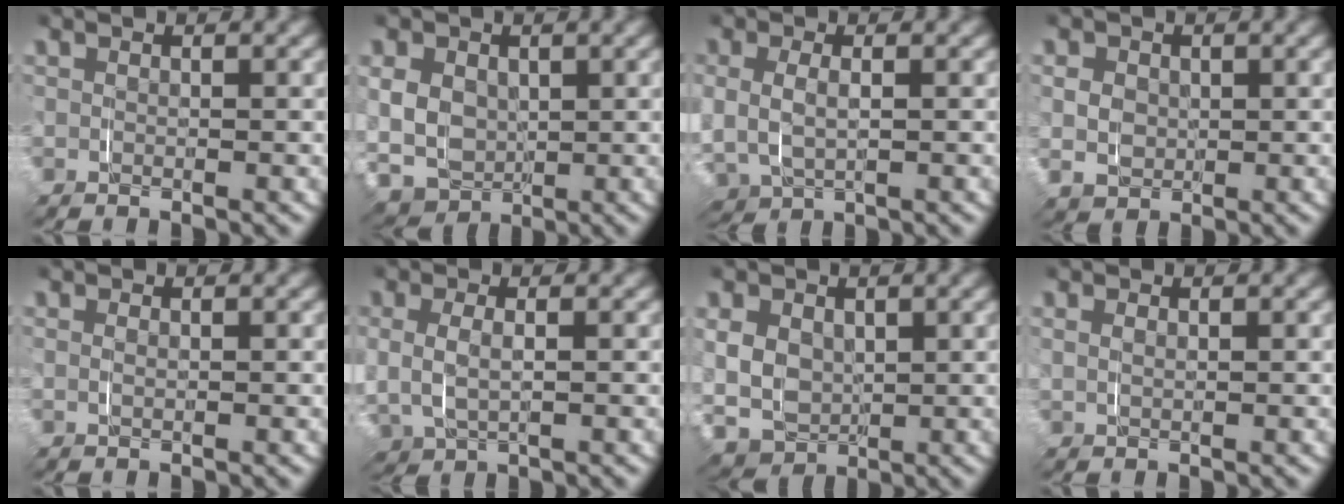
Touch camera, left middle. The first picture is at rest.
{"total": 9.4, "force": [-0.8, 8.9, 3.2], "torque": [-0.076, -0.031, -0.015]}
{"total": 2.6, "force": [-0.4, 2.4, 1.0], "torque": [-0.039, -0.016, -0.004]}
{"total": 1.9, "force": [0.0, 1.9, 0.1], "torque": [-0.003, -0.015, 0.008]}
{"total": 0.6, "force": [0.1, -0.5, -0.3], "torque": [0.006, -0.002, 0.003]}
{"total": 1.9, "force": [0.0, 1.7, 0.7], "torque": [-0.032, -0.009, 0.000]}
{"total": 8.6, "force": [-0.3, 8.1, 2.9], "torque": [-0.071, -0.028, -0.007]}
{"total": 0.6, "force": [0.2, -0.3, -0.4], "torque": [0.008, -0.001, 0.005]}